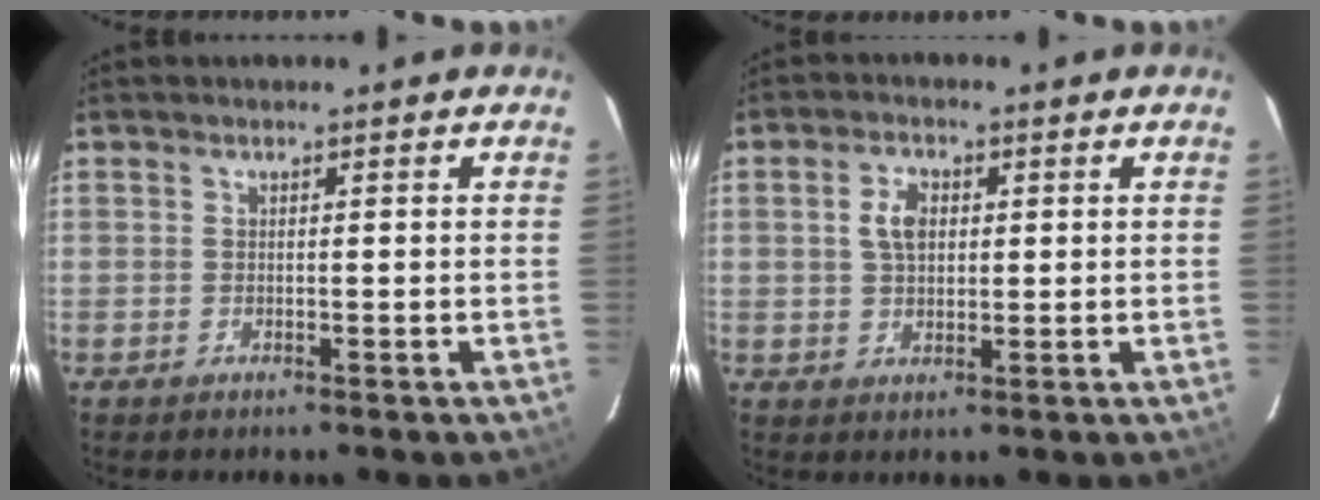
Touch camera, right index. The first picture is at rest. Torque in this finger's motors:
{"motor_torque": [0.07, -0.04, 0.15, 0.06]}